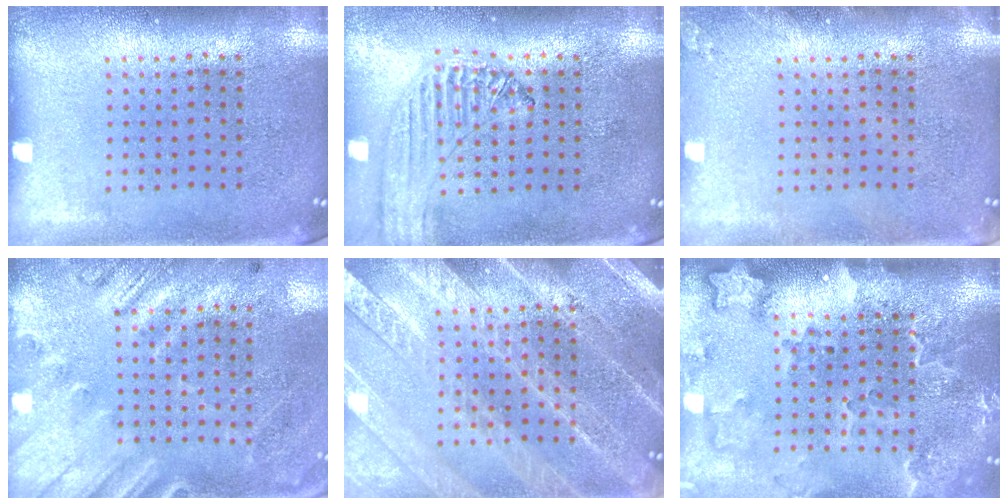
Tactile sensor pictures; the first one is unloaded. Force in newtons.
{"total": 1.2, "press": 1.2, "slide": 0.1}
{"total": 0.9, "press": 0.9, "slide": 0.1}
{"total": 2.6, "press": 1.9, "slide": 1.8}
{"total": 3.3, "press": 3.2, "slide": 0.5}
{"total": 2.9, "press": 2.3, "slide": 1.8}